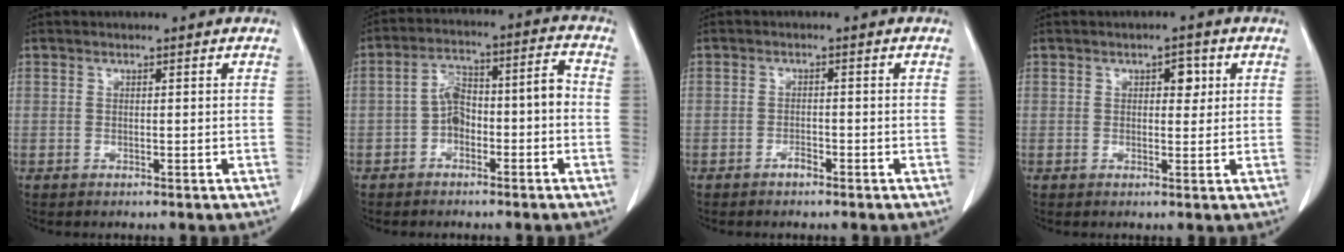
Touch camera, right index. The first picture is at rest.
{"total": 7.5, "force": [-2.0, 3.0, 6.6], "torque": [-0.117, 0.044, -0.032]}
{"total": 1.4, "force": [-1.1, 0.4, 0.7], "torque": [-0.016, 0.000, -0.017]}
{"total": 2.6, "force": [0.9, 1.4, 2.0], "torque": [-0.024, 0.005, 0.010]}